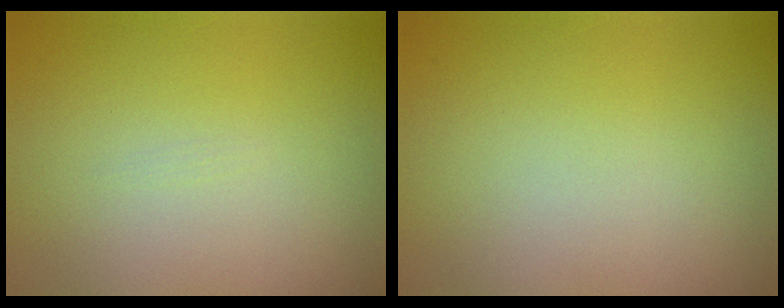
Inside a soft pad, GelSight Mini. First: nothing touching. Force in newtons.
{"total": 0.0}